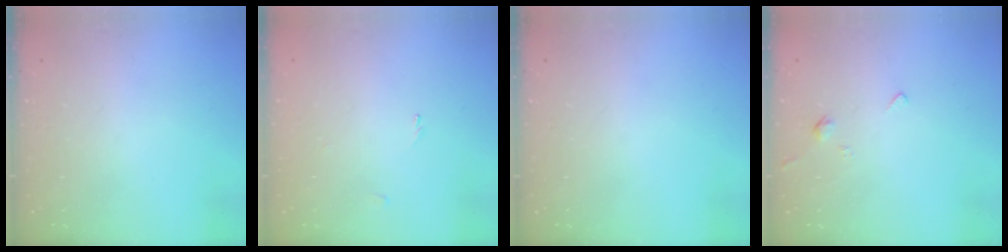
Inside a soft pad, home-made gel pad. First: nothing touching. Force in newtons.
{"total": 0.0}
{"total": 0.0}
{"total": 2.4, "press": 2.4, "slide": 0.5}